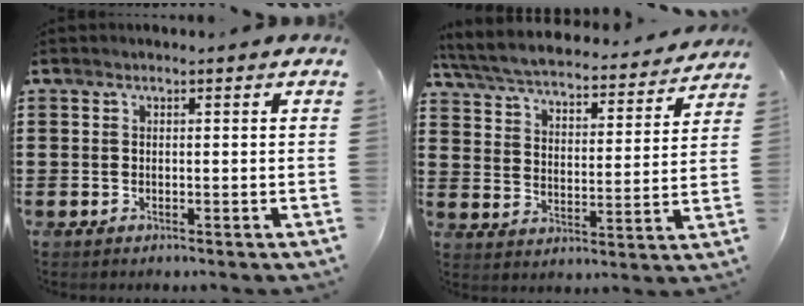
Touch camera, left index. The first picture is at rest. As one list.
[{"total": 5.2, "force": [5.0, 0.3, 1.4], "torque": [-0.054, -0.036, 0.080]}]